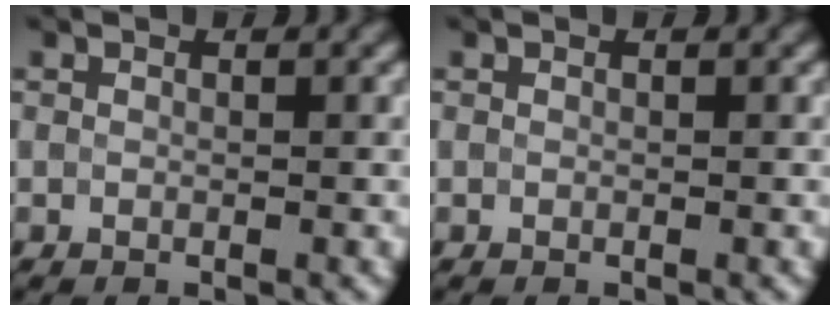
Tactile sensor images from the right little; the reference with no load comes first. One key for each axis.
{"total": 0.0}